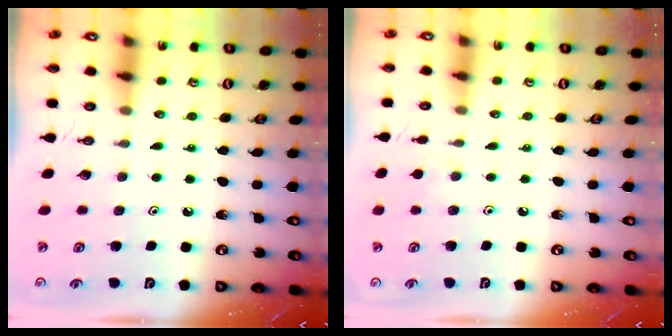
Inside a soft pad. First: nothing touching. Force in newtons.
{"total": 4.7, "press": 4.7, "slide": 0.7}